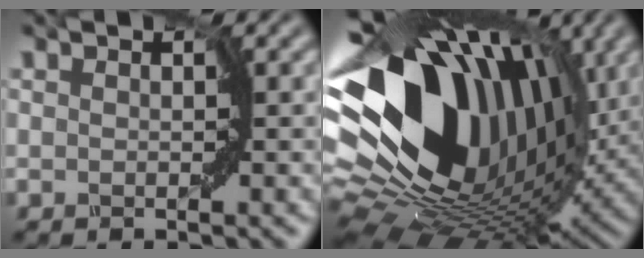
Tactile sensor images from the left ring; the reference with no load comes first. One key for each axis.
{"total": 17.6, "fx": 4.8, "fy": 11.8, "fz": 12.1, "tx": -0.247, "ty": 0.003, "tz": 0.080}